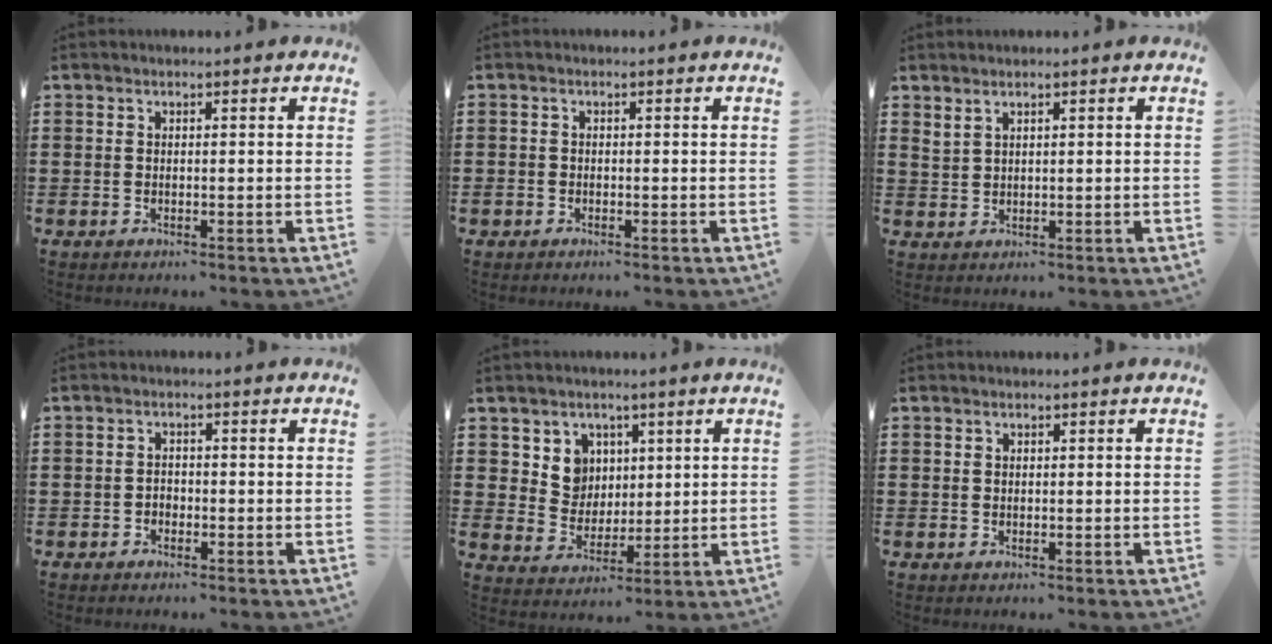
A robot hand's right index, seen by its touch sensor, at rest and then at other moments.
{"total": 1.0, "force": [-0.6, 0.7, 0.2], "torque": [-0.006, 0.001, -0.015]}
{"total": 1.6, "force": [1.4, 0.7, 0.6], "torque": [-0.013, 0.003, 0.026]}
{"total": 1.2, "force": [-0.8, 0.8, 0.3], "torque": [-0.009, 0.000, -0.017]}
{"total": 6.6, "force": [2.8, 5.7, 1.6], "torque": [-0.047, 0.004, 0.051]}
{"total": 0.6, "force": [0.3, 0.5, 0.1], "torque": [-0.003, 0.004, 0.005]}